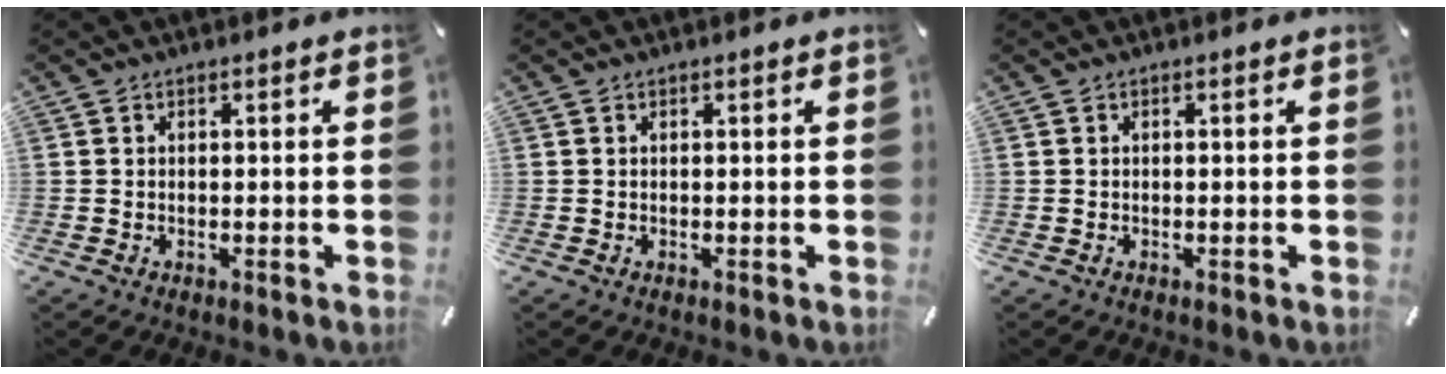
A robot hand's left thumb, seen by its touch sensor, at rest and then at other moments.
{"total": 0.0}
{"total": 0.0}